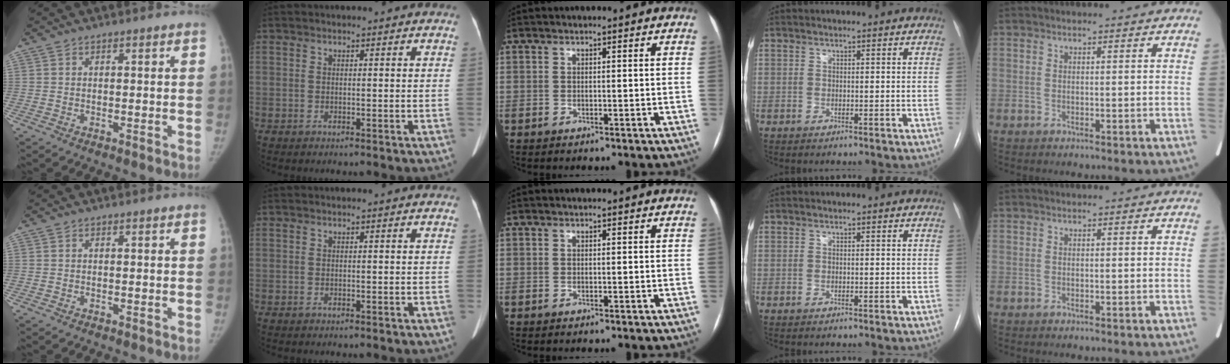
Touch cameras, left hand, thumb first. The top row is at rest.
{}